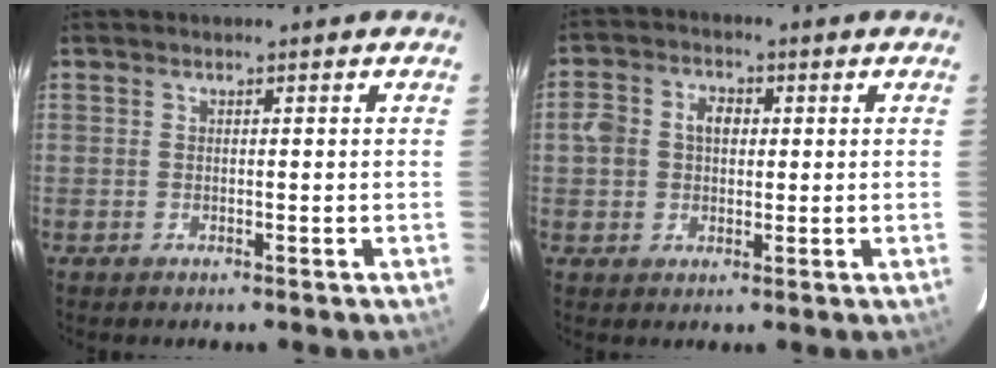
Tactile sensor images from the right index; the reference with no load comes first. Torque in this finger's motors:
{"motor_torque": [0.14, -0.05, 0.11, 0.07]}